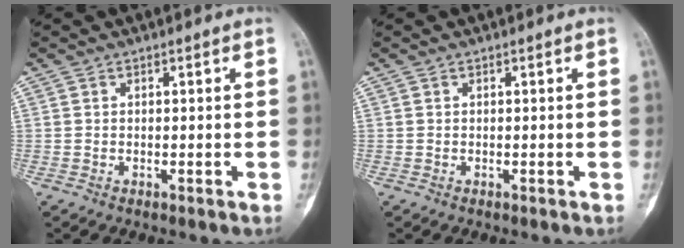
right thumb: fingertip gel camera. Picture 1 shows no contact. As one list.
[{"total": 0.0}]